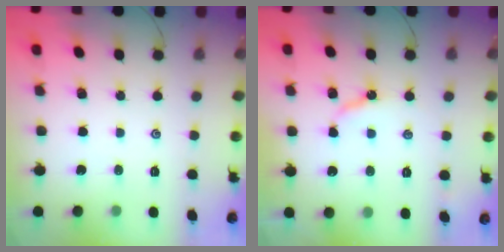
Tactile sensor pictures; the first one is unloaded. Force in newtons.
{"total": 4.5, "press": 4.5, "slide": 0.3}